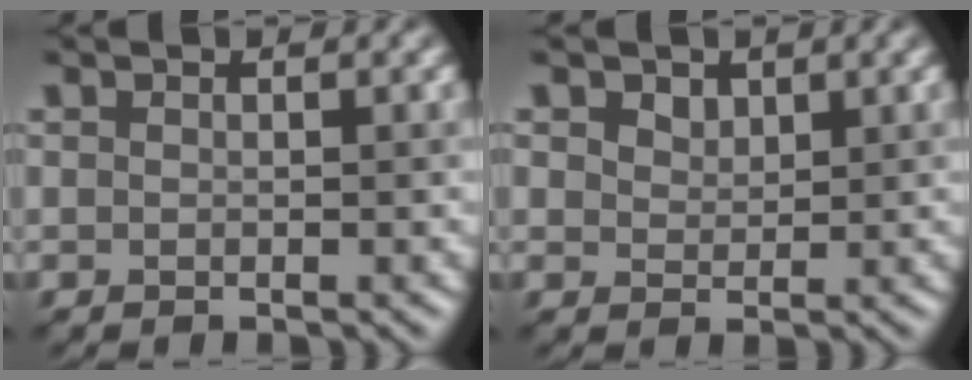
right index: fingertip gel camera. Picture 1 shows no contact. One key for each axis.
{"total": 1.5, "fx": 1.0, "fy": 1.0, "fz": 0.5, "tx": -0.014, "ty": -0.005, "tz": 0.020}